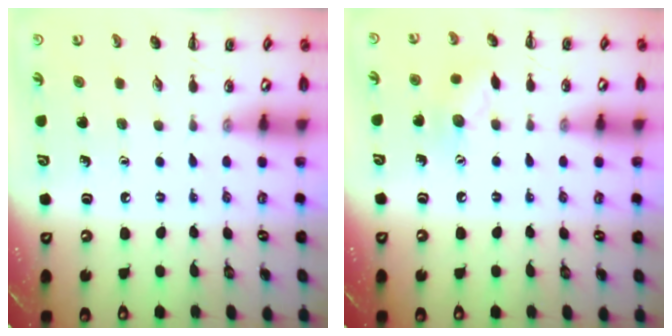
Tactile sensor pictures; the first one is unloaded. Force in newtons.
{"total": 7.5, "press": 7.4, "slide": 1.1}